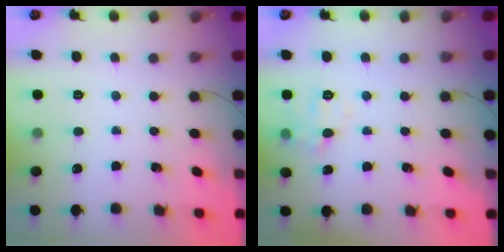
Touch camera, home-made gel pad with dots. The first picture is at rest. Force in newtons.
{"total": 6.4, "press": 6.3, "slide": 1.0}